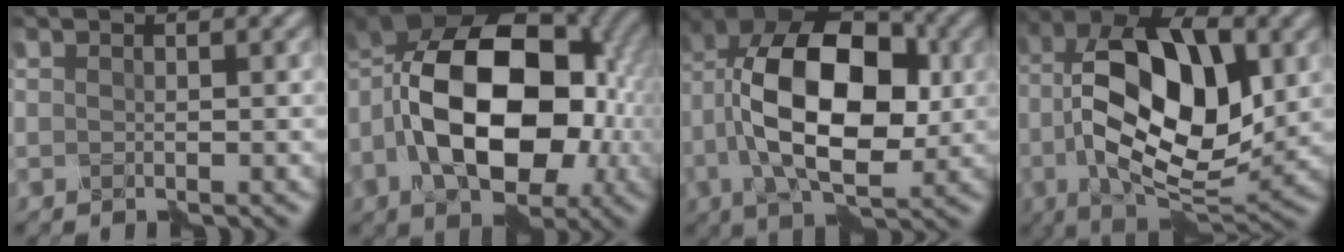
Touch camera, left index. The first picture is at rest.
{"total": 14.4, "force": [-2.5, 8.8, 11.1], "torque": [-0.178, 0.012, -0.062]}
{"total": 13.1, "force": [-0.5, 7.5, 10.8], "torque": [-0.186, 0.017, -0.023]}
{"total": 12.8, "force": [0.1, 6.8, 10.8], "torque": [-0.186, 0.008, -0.002]}